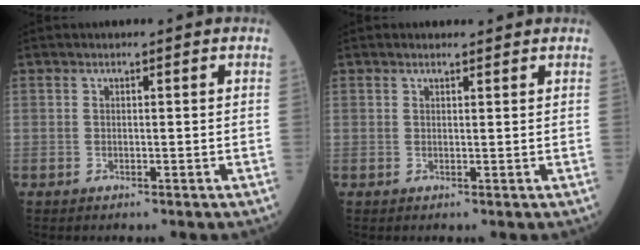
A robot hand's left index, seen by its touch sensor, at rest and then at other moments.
{"total": 0.8, "force": [0.8, 0.2, 0.1], "torque": [-0.011, 0.001, 0.012]}